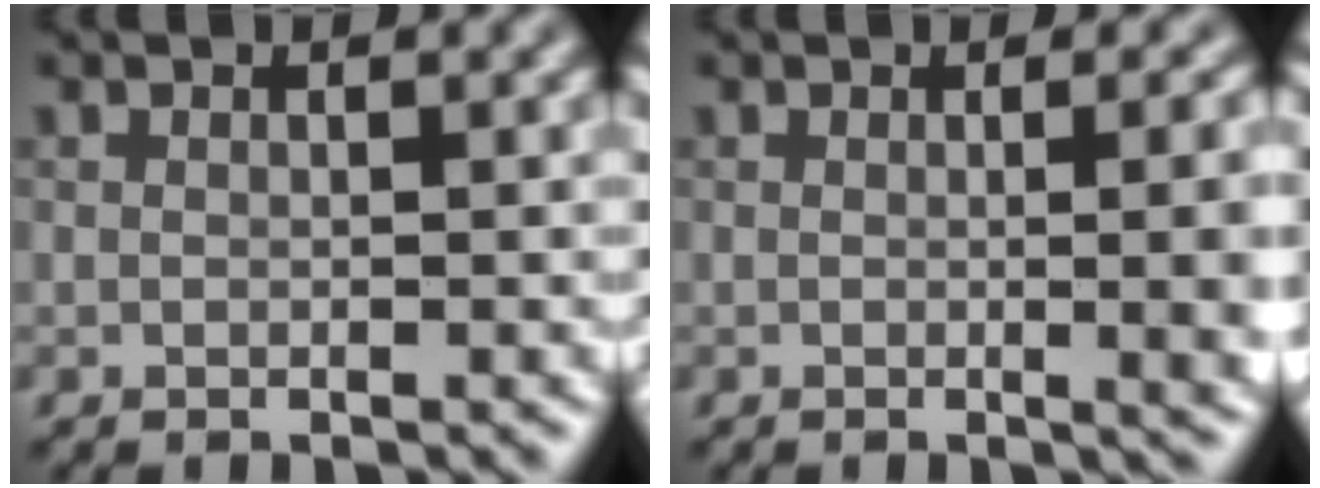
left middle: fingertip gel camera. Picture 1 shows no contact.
{"total": 7.5, "force": [0.2, 3.4, 6.7], "torque": [-0.024, 0.023, 0.011]}